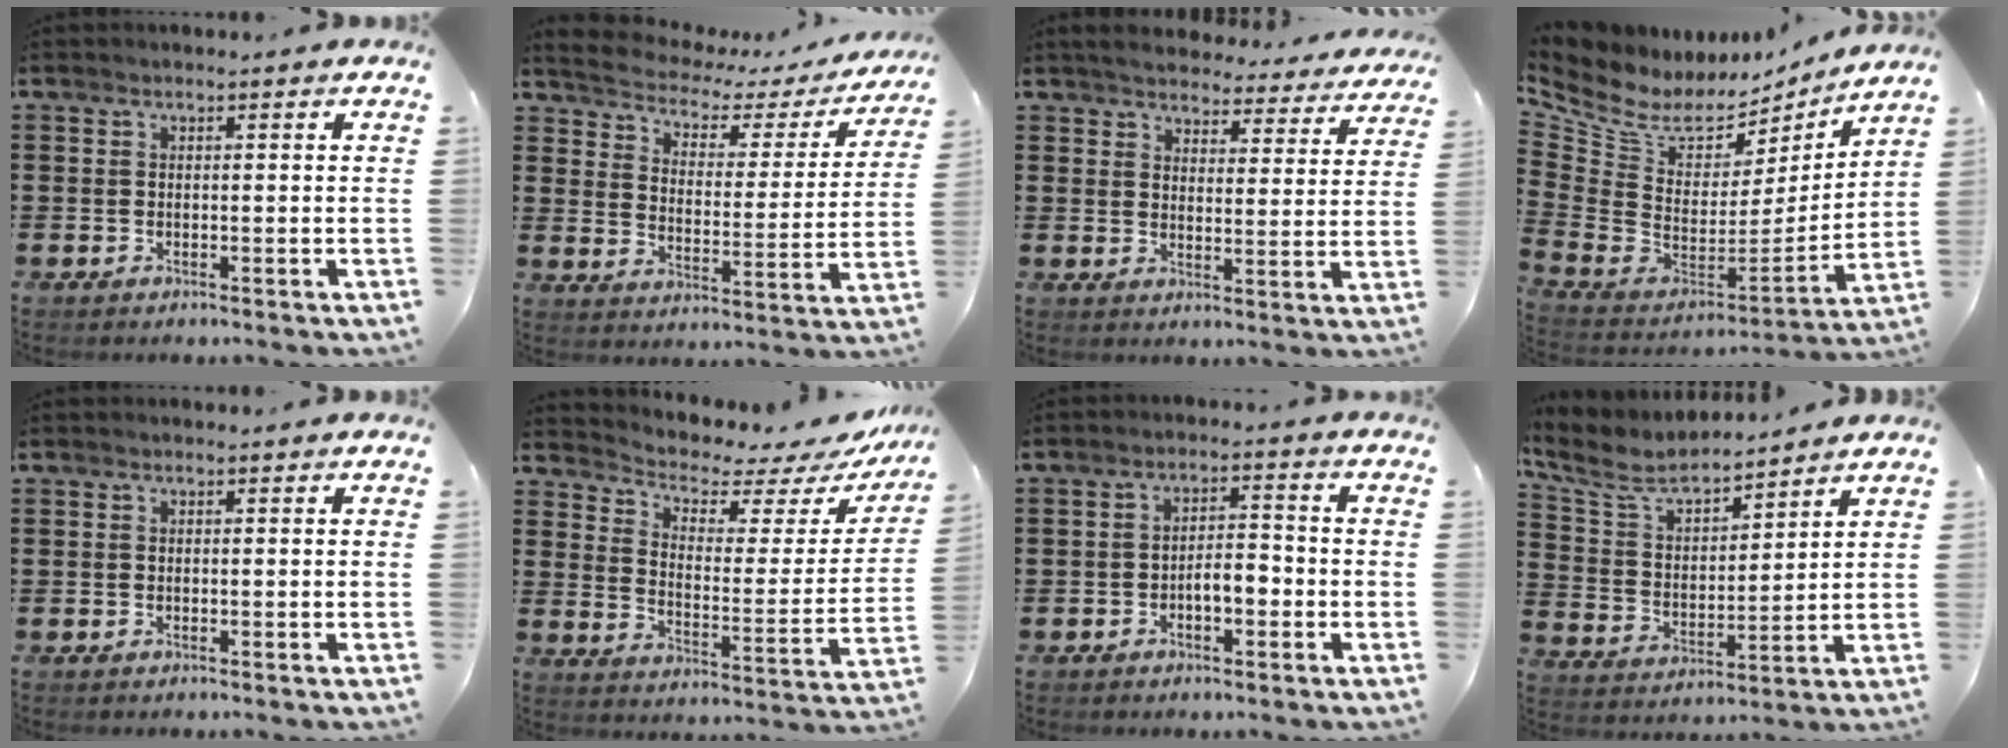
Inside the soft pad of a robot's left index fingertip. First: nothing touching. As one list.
[{"total": 2.8, "force": [2.3, 1.3, 0.8], "torque": [-0.035, -0.018, 0.029]}, {"total": 4.3, "force": [4.2, 0.3, 0.5], "torque": [-0.032, -0.027, 0.071]}, {"total": 6.3, "force": [4.5, 3.9, 2.0], "torque": [-0.077, -0.043, 0.078]}, {"total": 0.0}, {"total": 3.4, "force": [2.9, 1.3, 1.2], "torque": [-0.045, -0.027, 0.042]}, {"total": 3.9, "force": [-1.7, 1.6, 3.1], "torque": [-0.056, 0.009, -0.033]}, {"total": 6.2, "force": [5.5, 1.5, 2.4], "torque": [-0.076, -0.033, 0.090]}]